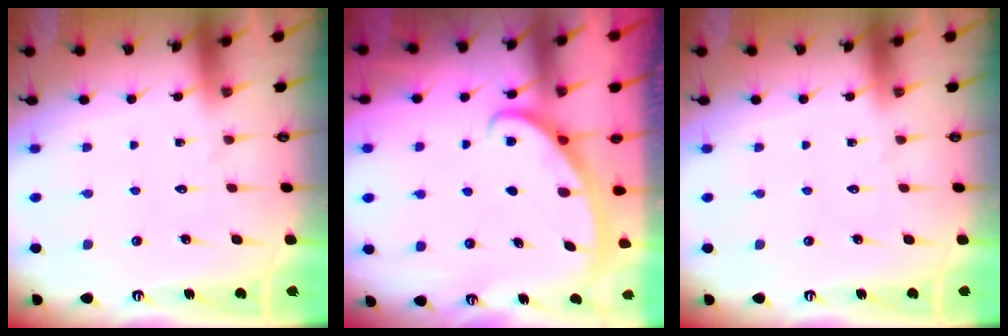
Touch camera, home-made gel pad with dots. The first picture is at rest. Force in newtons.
{"total": 2.9, "press": 2.9, "slide": 0.3}
{"total": 0.0}